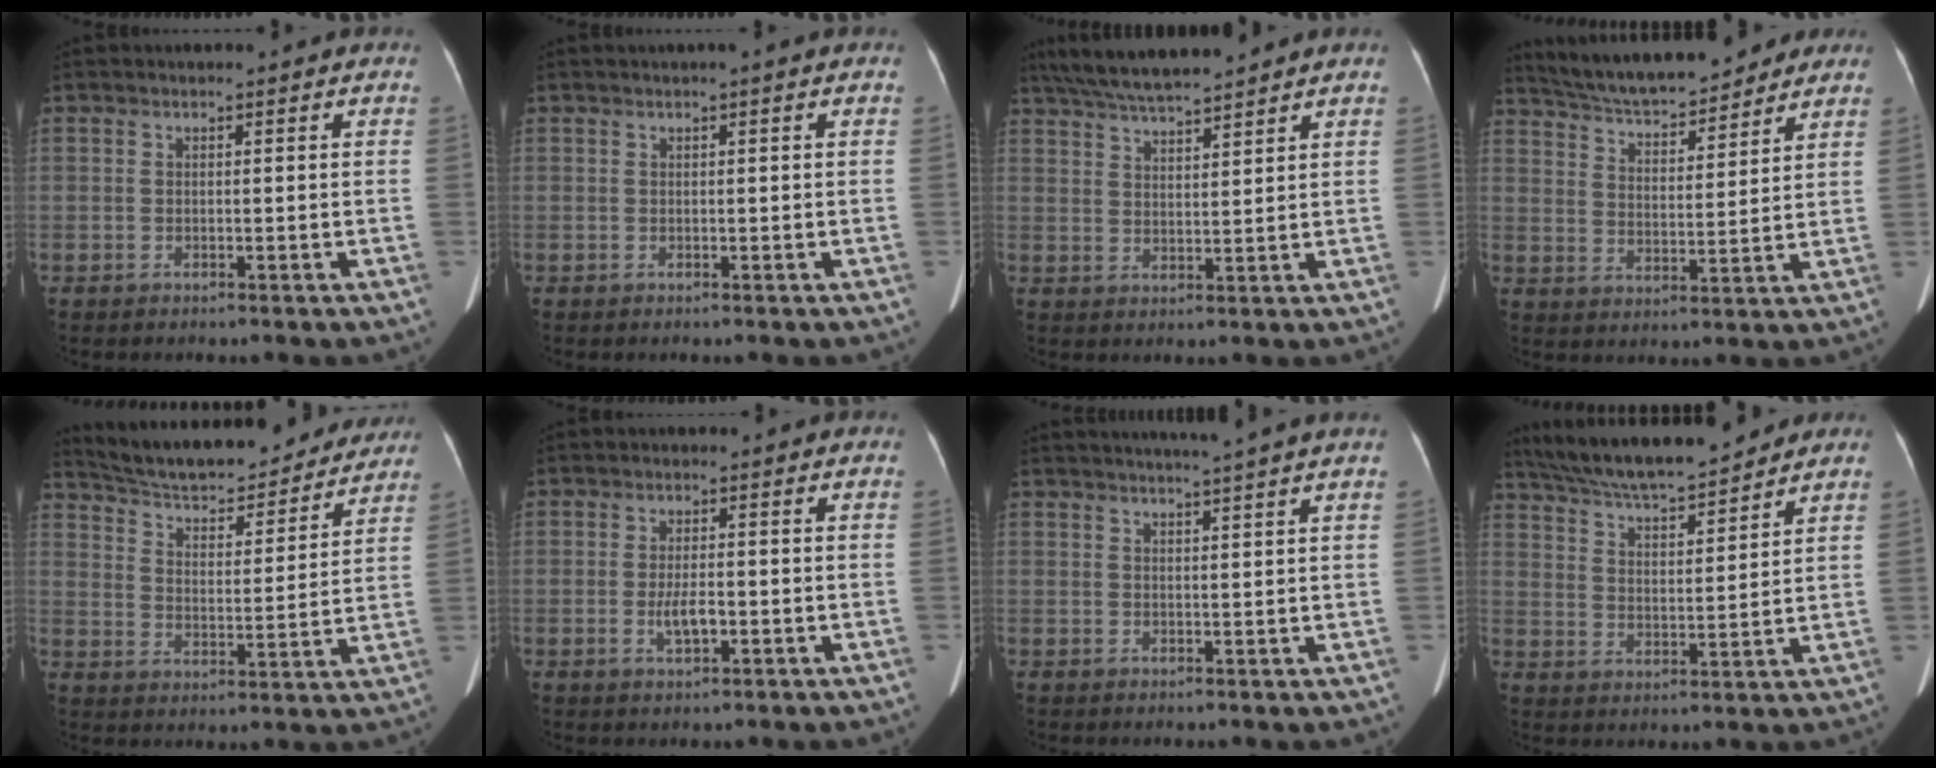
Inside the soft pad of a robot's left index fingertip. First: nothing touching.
{"total": 0.5, "force": [0.2, -0.1, 0.5], "torque": [-0.011, 0.003, 0.006]}
{"total": 9.7, "force": [8.7, 0.4, 4.3], "torque": [-0.077, 0.026, 0.147]}
{"total": 16.2, "force": [14.5, 3.6, 6.3], "torque": [-0.105, 0.024, 0.226]}
{"total": 22.8, "force": [20.7, 5.4, 8.1], "torque": [-0.127, 0.011, 0.288]}
{"total": 3.3, "force": [-0.8, 1.1, 3.0], "torque": [-0.058, -0.001, -0.013]}
{"total": 6.3, "force": [5.4, -1.4, 2.9], "torque": [-0.037, 0.010, 0.066]}
{"total": 16.3, "force": [14.6, 2.3, 7.0], "torque": [-0.126, 0.022, 0.241]}